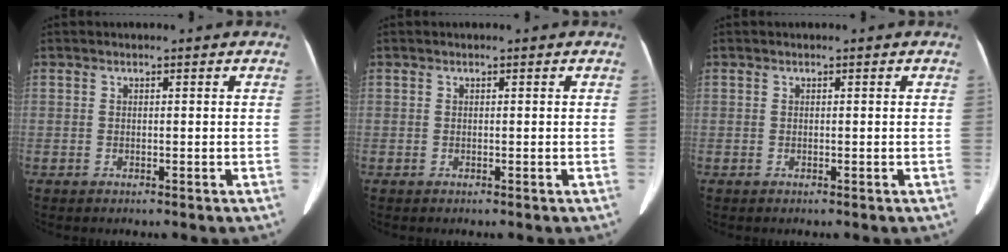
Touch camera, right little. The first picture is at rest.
{"total": 0.0}
{"total": 0.0}